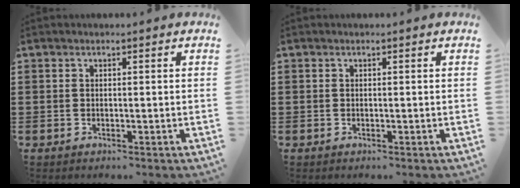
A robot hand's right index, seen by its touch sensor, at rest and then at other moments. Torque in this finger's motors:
{"motor_torque": [2.14, 0.00, 0.00, 0.00]}